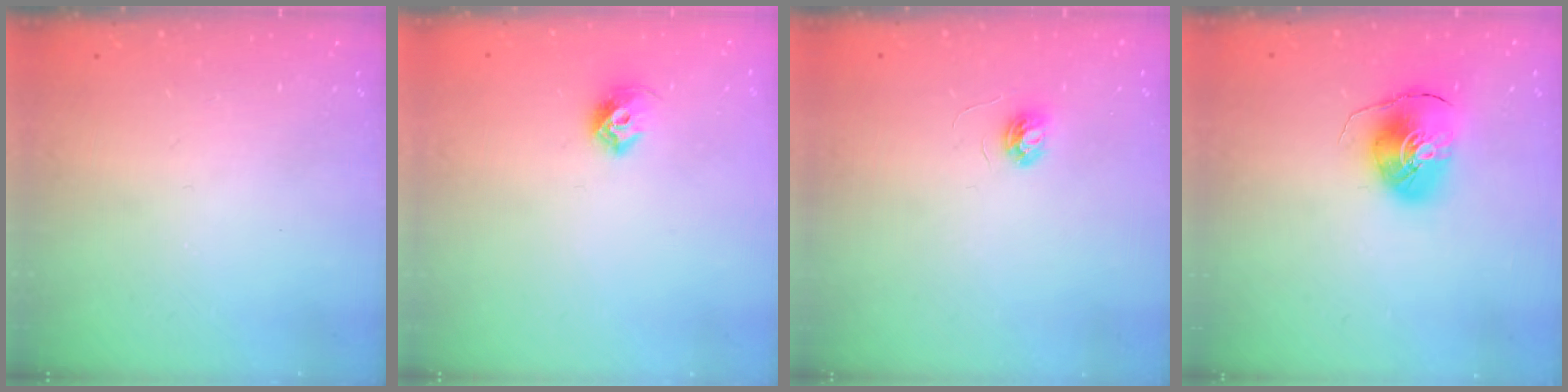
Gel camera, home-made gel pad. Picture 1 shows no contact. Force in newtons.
{"total": 7.4, "press": 7.3, "slide": 1.1}
{"total": 3.4, "press": 3.4, "slide": 0.3}
{"total": 9.1, "press": 9.0, "slide": 0.9}